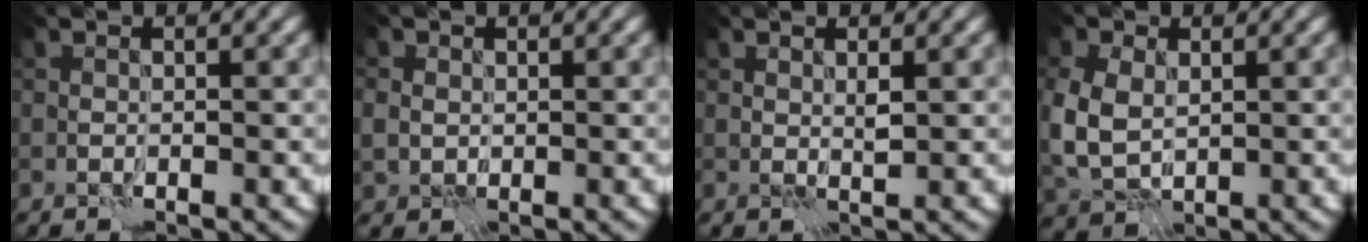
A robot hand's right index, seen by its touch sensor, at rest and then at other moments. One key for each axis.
{"total": 2.2, "fx": 0.6, "fy": 2.0, "fz": 0.6, "tx": -0.010, "ty": 0.004, "tz": 0.010}
{"total": 0.8, "fx": 0.7, "fy": 0.1, "fz": 0.4, "tx": -0.010, "ty": -0.003, "tz": 0.012}
{"total": 5.3, "fx": 0.5, "fy": 3.9, "fz": 3.5, "tx": -0.098, "ty": -0.006, "tz": 0.014}